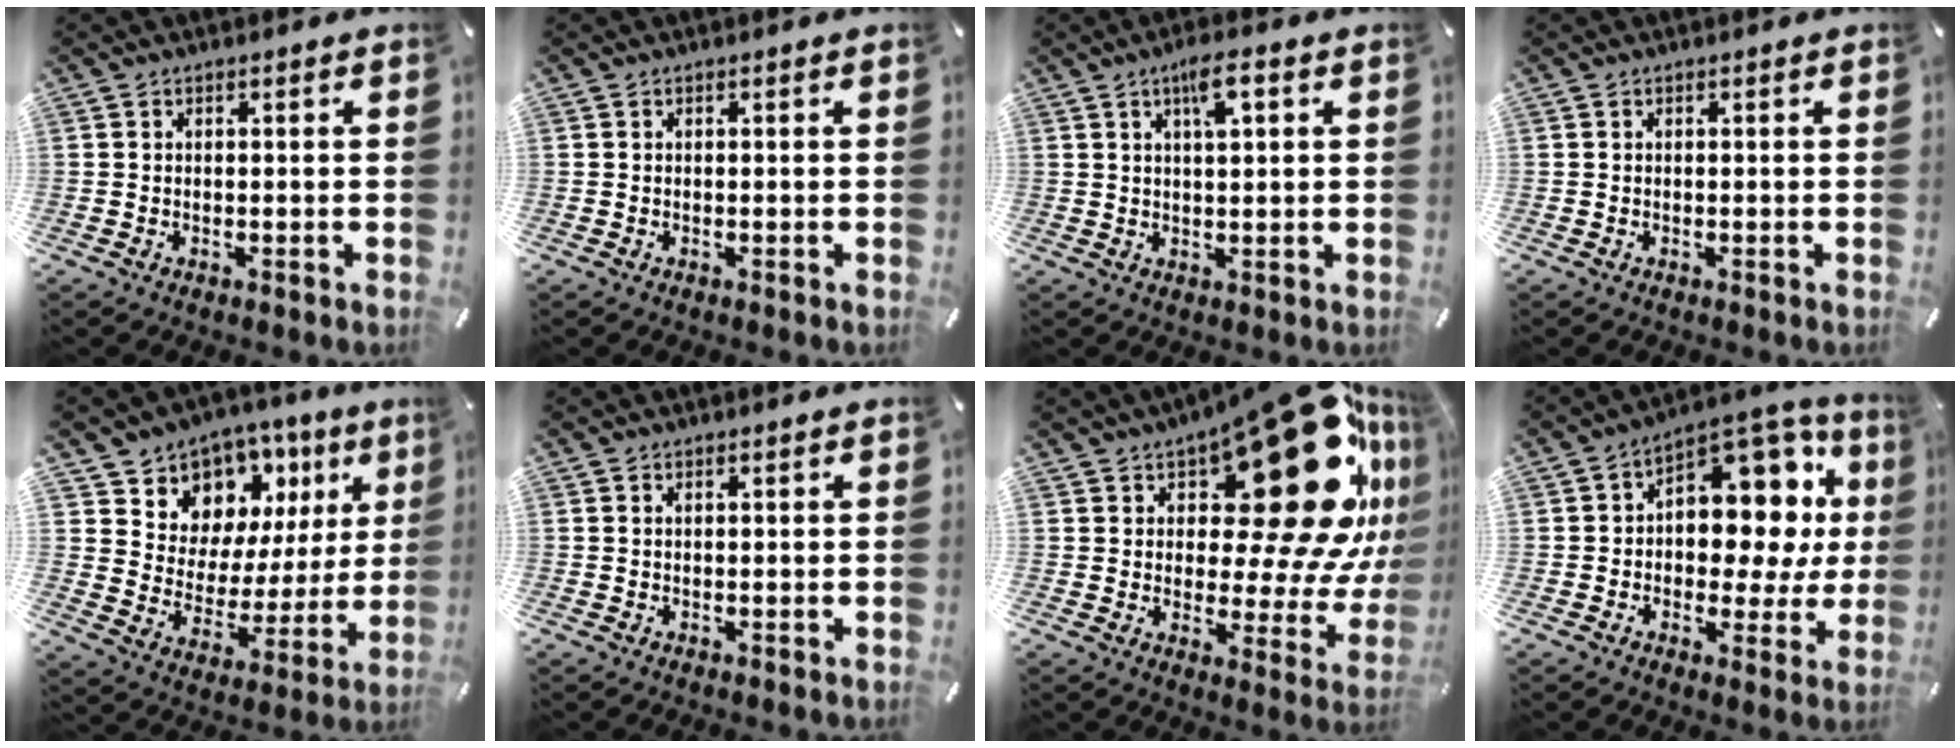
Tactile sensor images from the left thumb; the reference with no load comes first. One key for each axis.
{"total": 0.0}
{"total": 6.0, "fx": 2.7, "fy": 2.0, "fz": 4.9, "tx": -0.088, "ty": 0.001, "tz": 0.042}
{"total": 0.0}
{"total": 9.5, "fx": 6.2, "fy": 7.2, "fz": 0.4, "tx": -0.008, "ty": -0.083, "tz": 0.109}
{"total": 0.6, "fx": 0.3, "fy": 0.4, "fz": 0.4, "tx": -0.007, "ty": 0.001, "tz": 0.005}
{"total": 32.2, "fx": 13.4, "fy": 13.6, "fz": 25.9, "tx": -0.330, "ty": -0.116, "tz": 0.234}
{"total": 14.0, "fx": 3.9, "fy": 9.3, "fz": 9.6, "tx": -0.110, "ty": -0.047, "tz": 0.067}